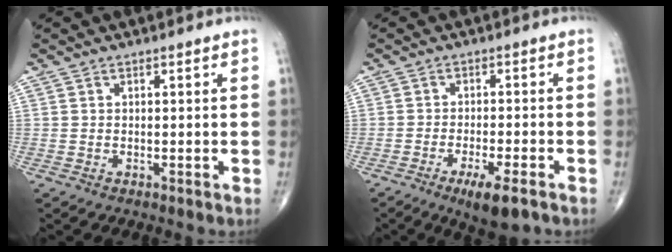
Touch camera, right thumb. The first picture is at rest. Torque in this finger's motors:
{"motor_torque": [2.33, 0.67, 0.54, -0.36, 0.16]}